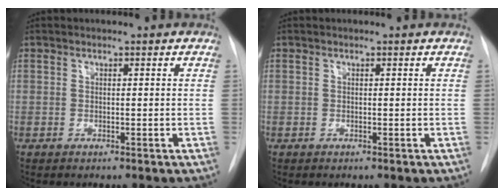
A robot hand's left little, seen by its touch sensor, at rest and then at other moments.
{"total": 0.0}